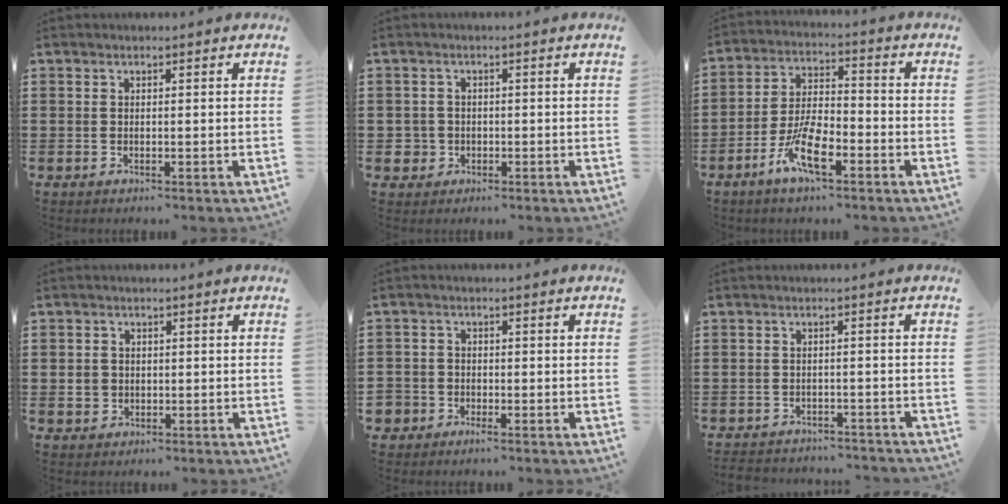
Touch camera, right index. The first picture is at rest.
{"total": 2.5, "force": [-0.9, 2.3, 0.4], "torque": [-0.018, 0.000, -0.021]}
{"total": 8.2, "force": [-4.5, 3.0, 6.2], "torque": [-0.138, -0.001, -0.085]}
{"total": 2.1, "force": [-0.3, 2.0, 0.7], "torque": [-0.020, 0.003, -0.007]}
{"total": 2.3, "force": [-1.8, 1.4, 0.2], "torque": [-0.020, -0.006, -0.042]}
{"total": 2.1, "force": [-2.1, 0.0, -0.2], "torque": [-0.005, -0.002, -0.047]}